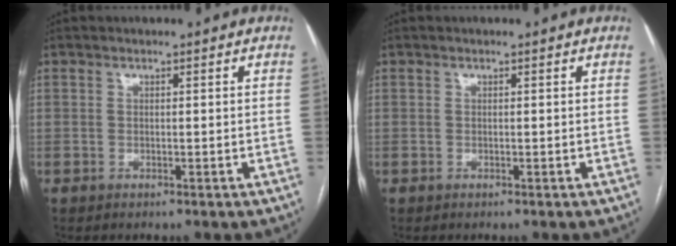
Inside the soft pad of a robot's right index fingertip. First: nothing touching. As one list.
[{"total": 0.0}]